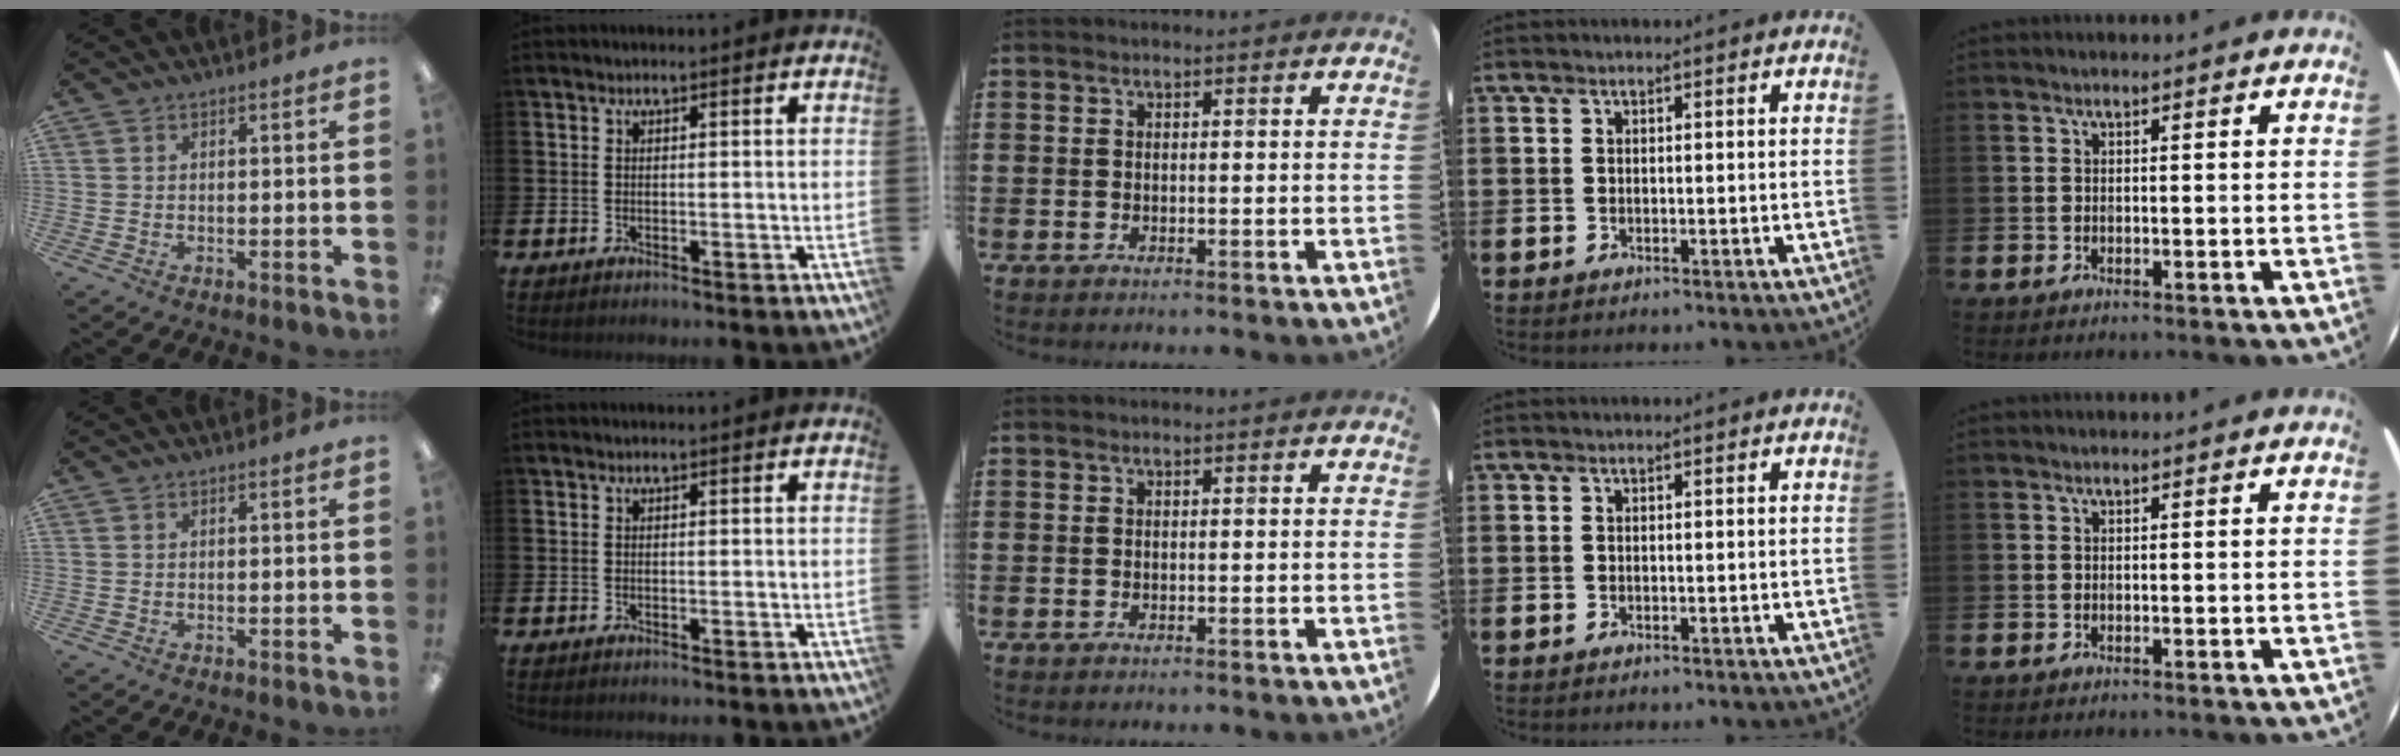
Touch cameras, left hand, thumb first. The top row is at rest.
{}